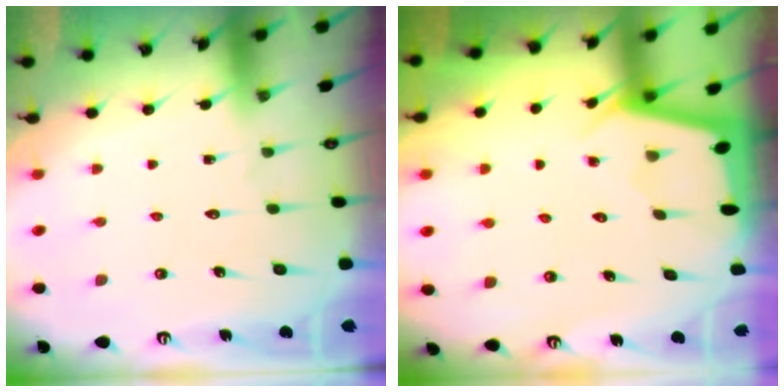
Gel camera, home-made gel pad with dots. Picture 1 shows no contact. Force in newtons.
{"total": 2.2, "press": 2.2, "slide": 0.1}